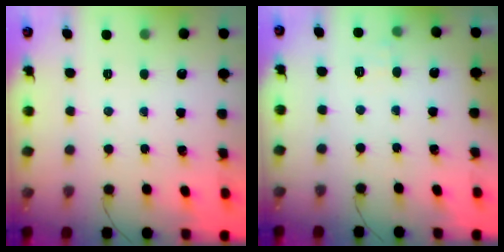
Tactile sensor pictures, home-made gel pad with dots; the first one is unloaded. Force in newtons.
{"total": 4.3, "press": 4.1, "slide": 1.3}